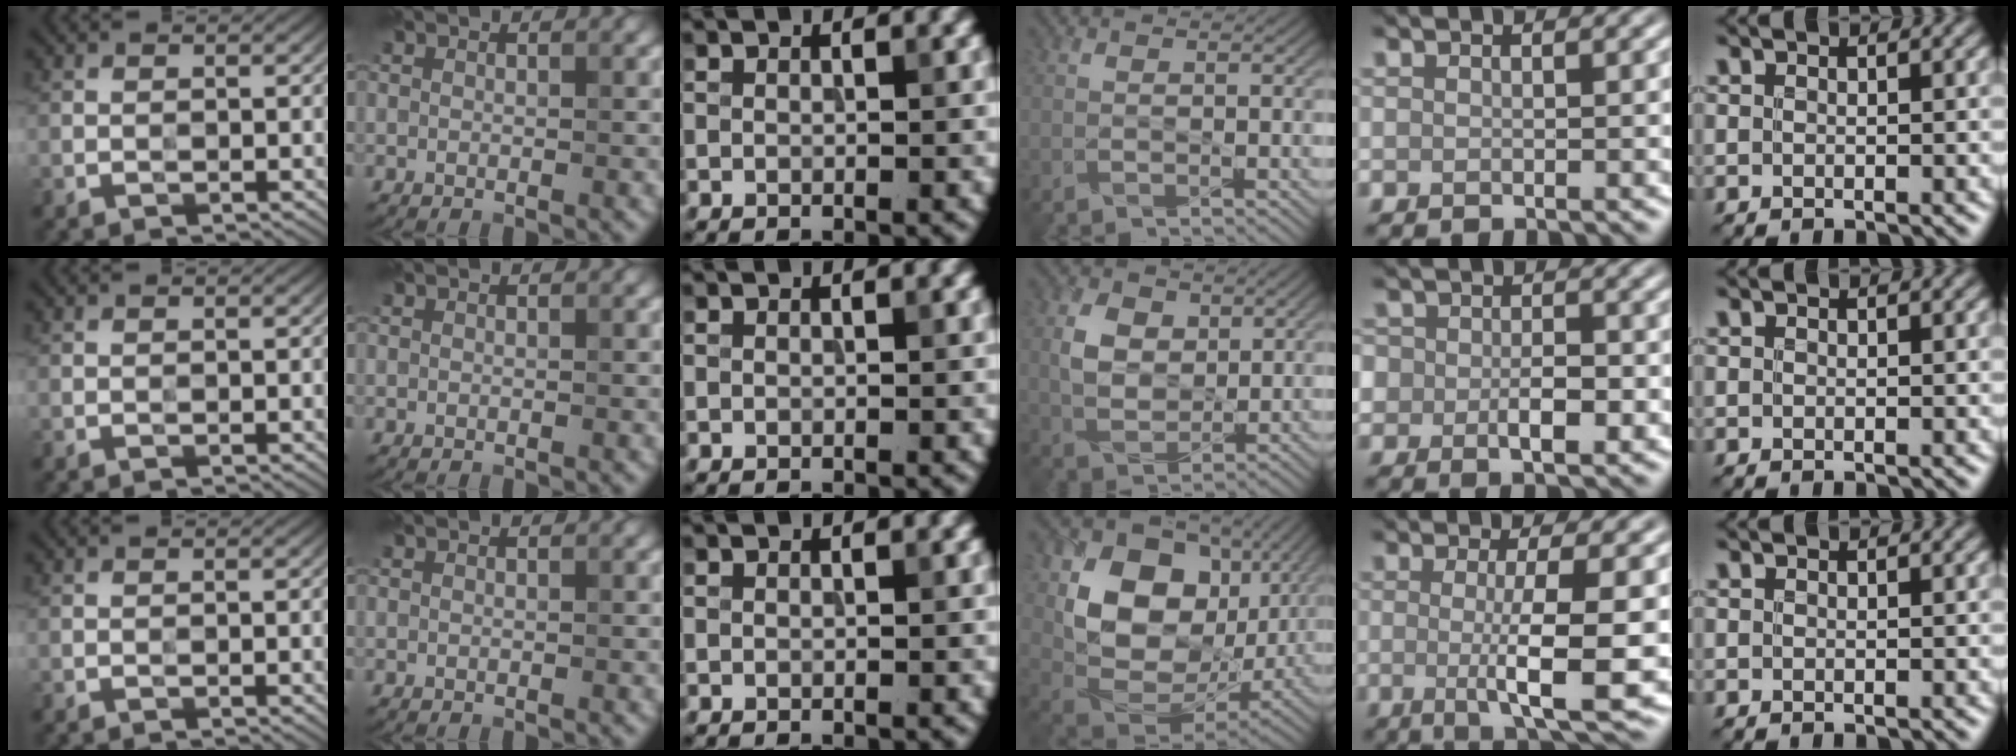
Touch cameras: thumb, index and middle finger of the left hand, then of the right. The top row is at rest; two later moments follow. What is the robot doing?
{"motion": "wipe", "object": "measuring cup"}